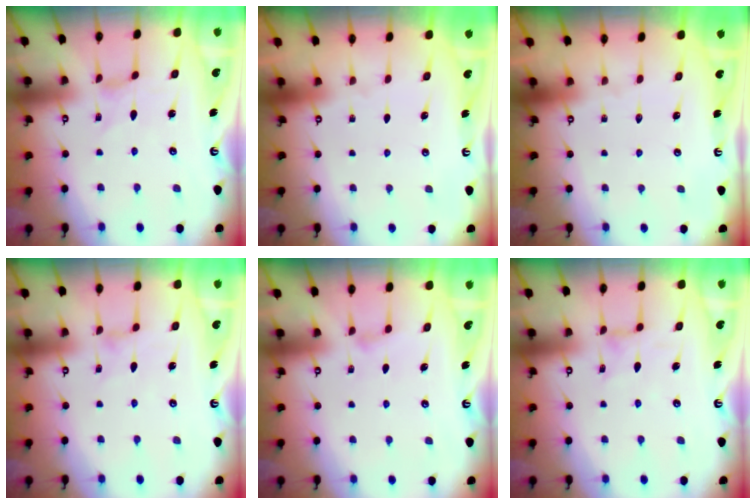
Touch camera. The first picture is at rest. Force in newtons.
{"total": 0.0}
{"total": 0.0}
{"total": 0.6, "press": 0.5, "slide": 0.2}
{"total": 2.0, "press": 2.0, "slide": 0.4}
{"total": 1.3, "press": 1.3, "slide": 0.3}